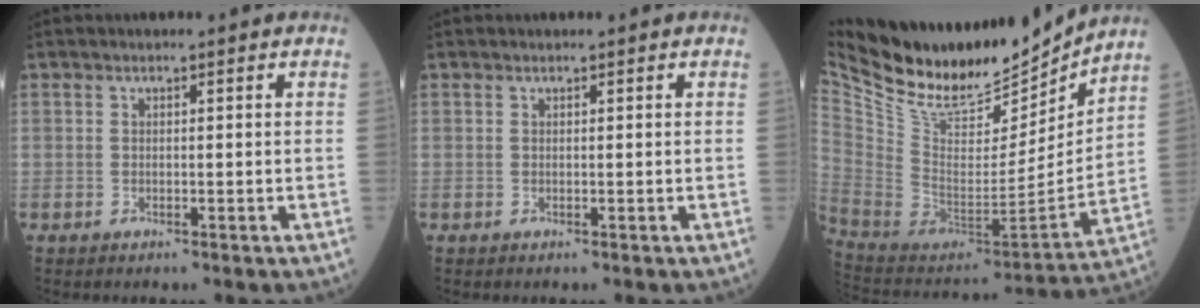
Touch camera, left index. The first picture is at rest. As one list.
[{"total": 0.0}, {"total": 24.4, "force": [20.6, 7.2, 10.9], "torque": [-0.216, -0.025, 0.347]}]